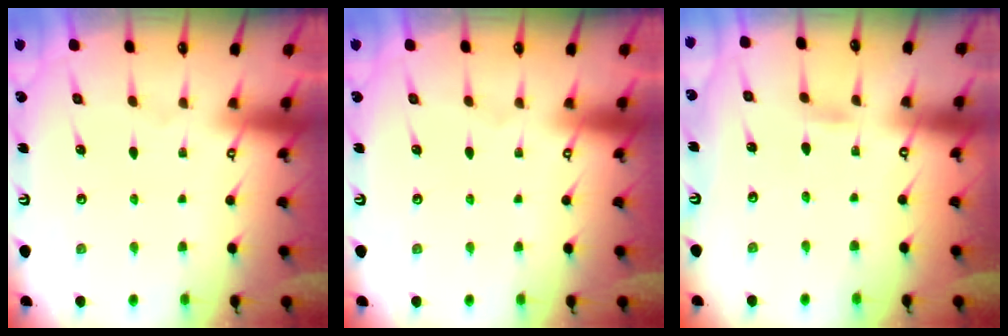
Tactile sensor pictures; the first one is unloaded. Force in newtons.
{"total": 0.0}
{"total": 1.5, "press": 1.5, "slide": 0.2}